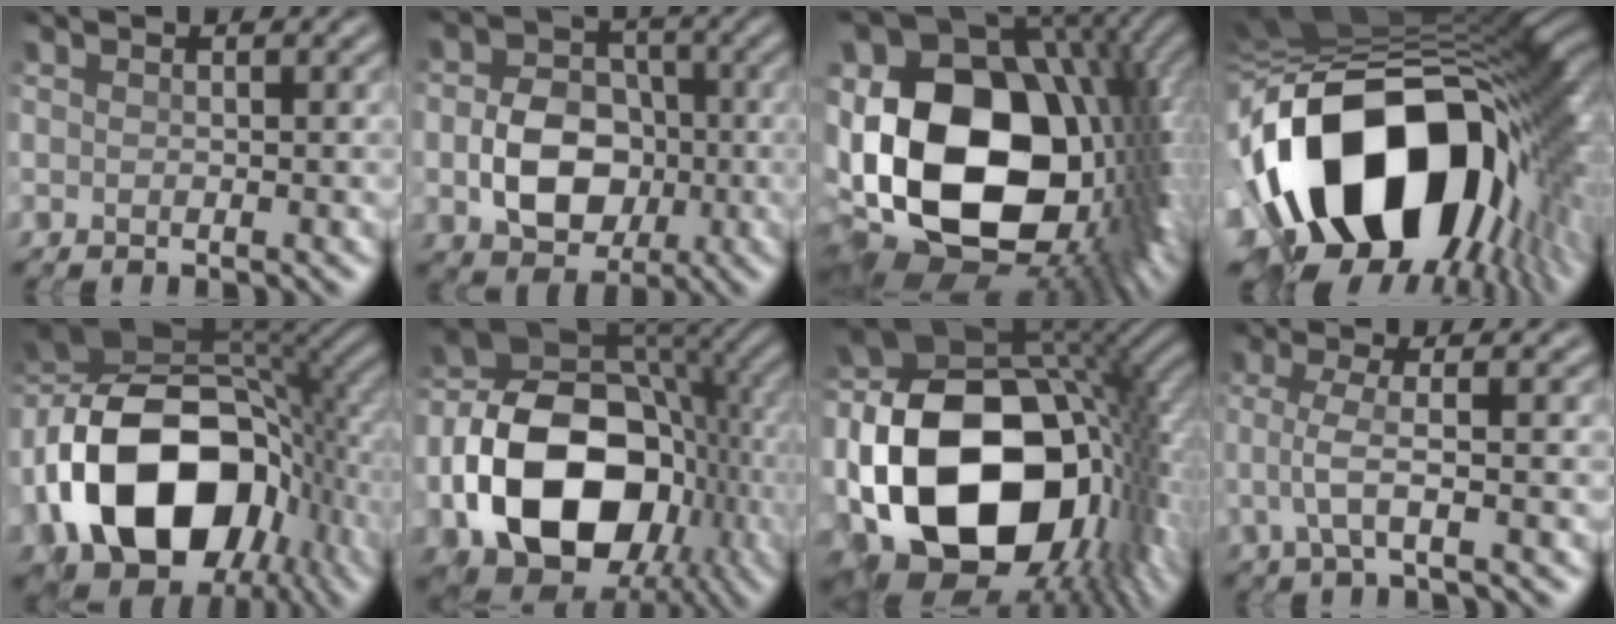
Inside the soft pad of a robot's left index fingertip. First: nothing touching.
{"total": 6.6, "force": [-1.4, 4.9, 4.1], "torque": [-0.073, 0.001, -0.023]}
{"total": 20.1, "force": [-0.5, 13.5, 14.8], "torque": [-0.314, -0.006, 0.008]}
{"total": 19.7, "force": [-5.2, 12.1, 14.7], "torque": [-0.283, -0.011, -0.083]}
{"total": 18.8, "force": [-3.6, 12.9, 13.2], "torque": [-0.290, -0.011, -0.057]}
{"total": 16.8, "force": [-4.1, 11.6, 11.4], "torque": [-0.221, -0.020, -0.059]}
{"total": 20.7, "force": [-1.0, 13.3, 15.8], "torque": [-0.324, -0.038, 0.020]}
{"total": 2.6, "force": [-0.2, 0.0, 2.6], "torque": [-0.066, 0.001, -0.005]}